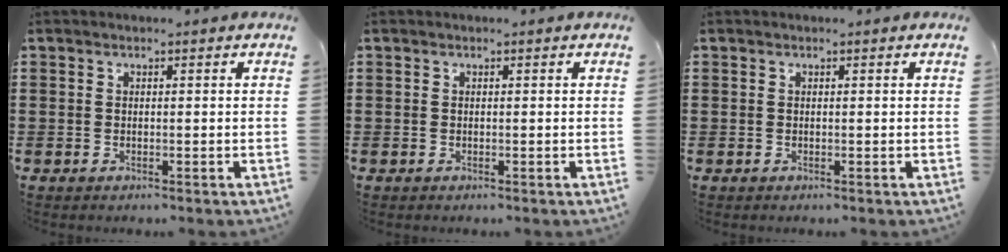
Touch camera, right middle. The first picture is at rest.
{"total": 0.0}
{"total": 0.0}